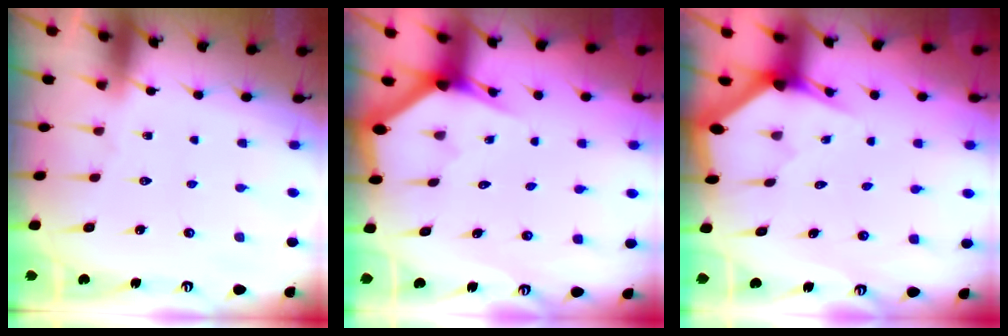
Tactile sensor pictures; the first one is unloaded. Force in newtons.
{"total": 2.7, "press": 2.7, "slide": 0.0}
{"total": 2.9, "press": 2.9, "slide": 0.1}